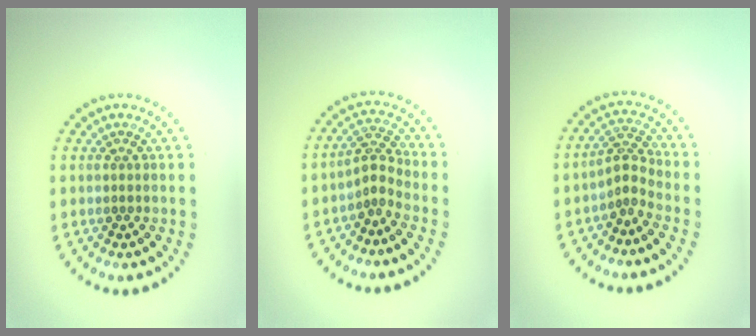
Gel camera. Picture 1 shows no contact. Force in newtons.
{"total": 2.1, "press": 1.4, "slide": 1.6}
{"total": 2.2, "press": 1.5, "slide": 1.6}